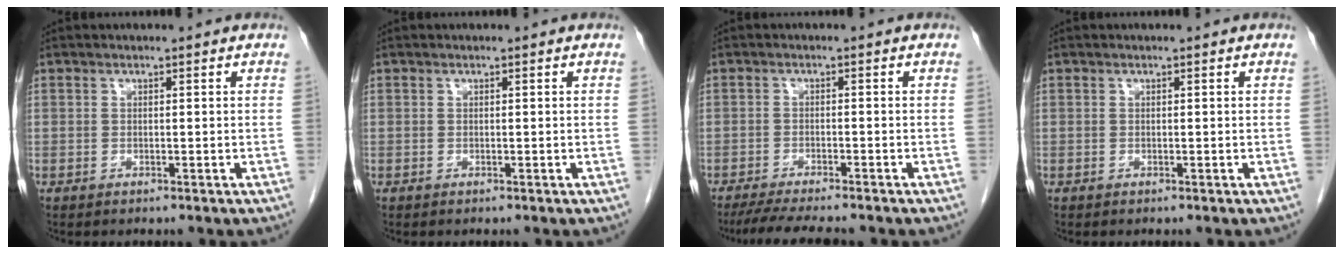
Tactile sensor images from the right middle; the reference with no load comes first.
{"total": 0.0}
{"total": 8.3, "force": [-7.2, 0.7, 4.1], "torque": [-0.064, -0.019, -0.112]}
{"total": 0.0}